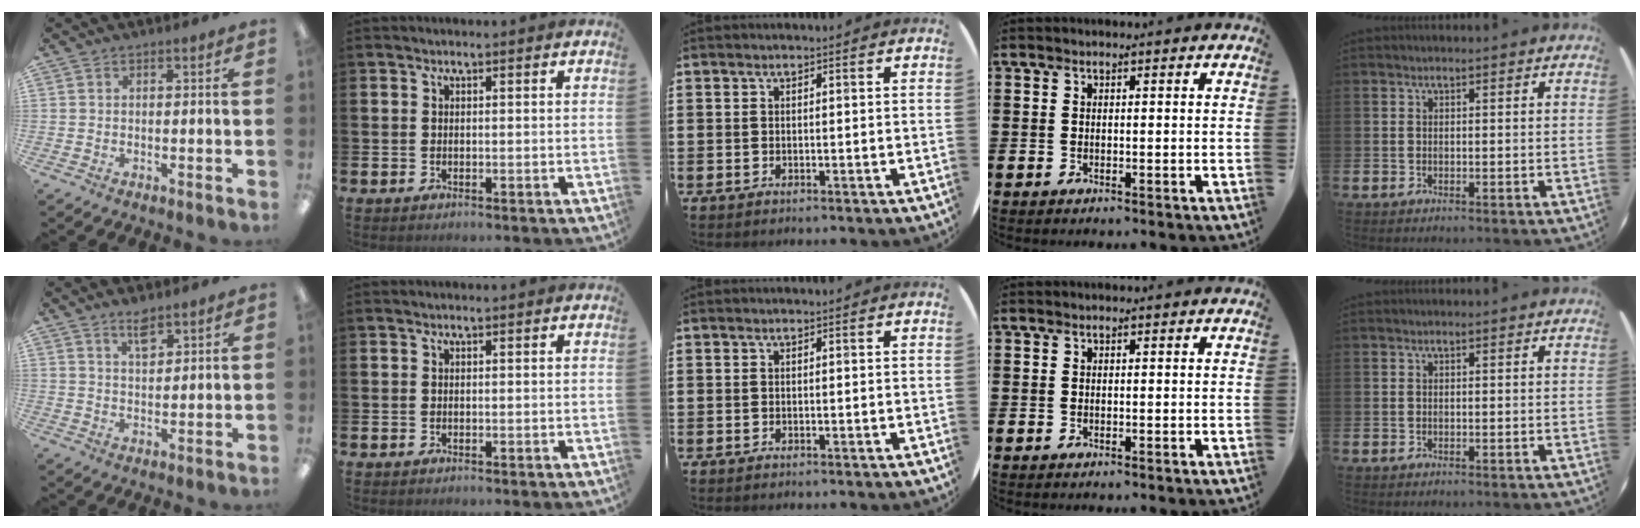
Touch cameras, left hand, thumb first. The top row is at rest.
{"thumb": {"total": 4.7, "force": [3.6, 1.6, 2.6], "torque": [-0.035, -0.019, 0.061]}}